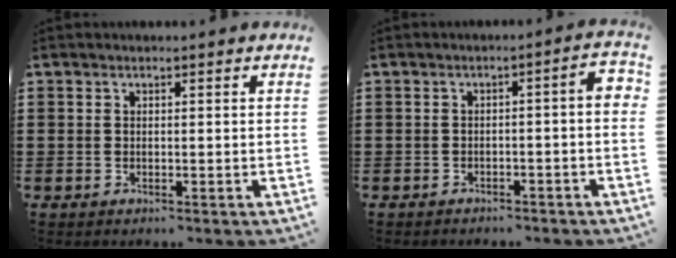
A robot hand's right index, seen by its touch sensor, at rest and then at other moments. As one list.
[{"total": 2.4, "force": [-1.7, 0.0, 1.7], "torque": [-0.029, 0.000, -0.037]}]